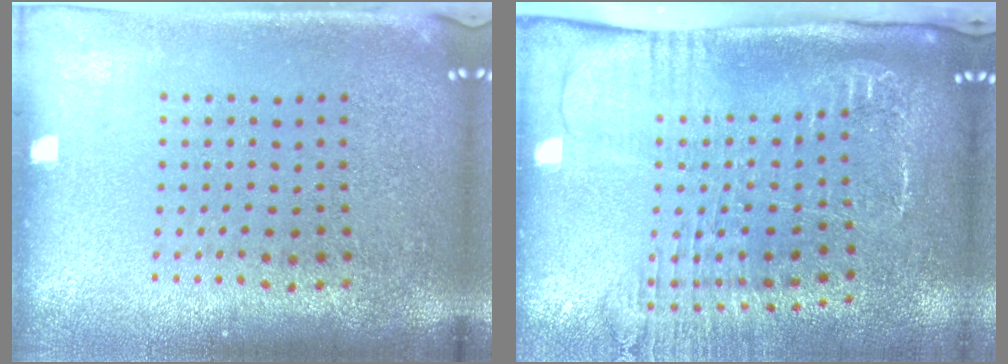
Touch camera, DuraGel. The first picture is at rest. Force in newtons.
{"total": 2.6, "press": 2.0, "slide": 1.7}